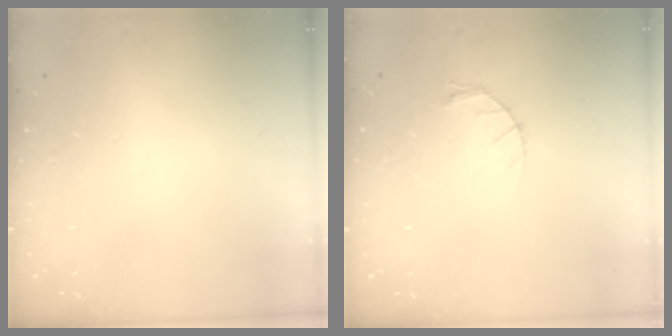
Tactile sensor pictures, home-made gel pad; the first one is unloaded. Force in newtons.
{"total": 3.7, "press": 3.7, "slide": 0.5}